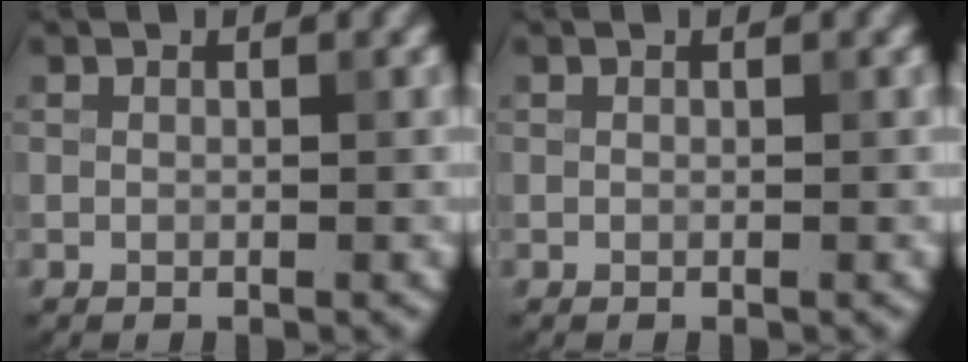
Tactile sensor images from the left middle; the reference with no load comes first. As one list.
[{"total": 0.0}]